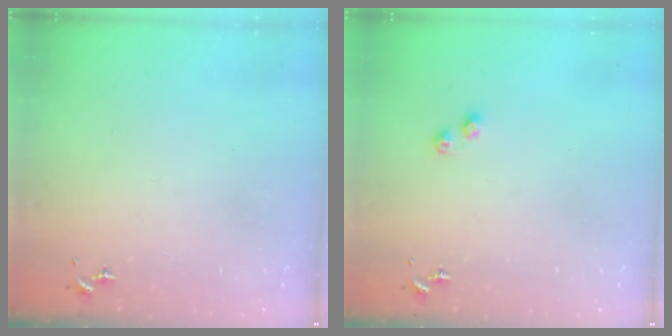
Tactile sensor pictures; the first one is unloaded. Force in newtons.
{"total": 3.4, "press": 3.4, "slide": 0.4}